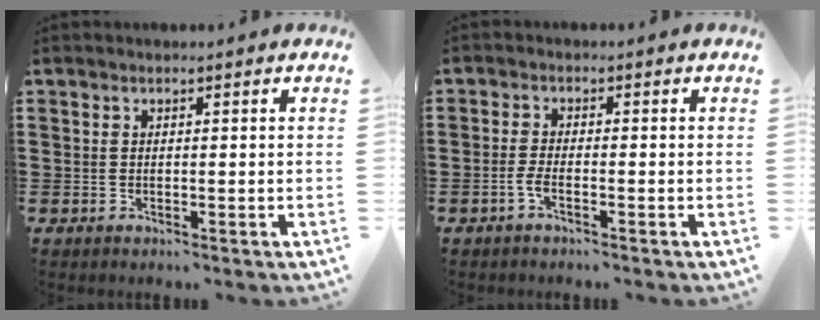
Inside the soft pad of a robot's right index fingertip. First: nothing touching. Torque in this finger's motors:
{"motor_torque": [1.16, 0.98, 0.03, 0.01]}